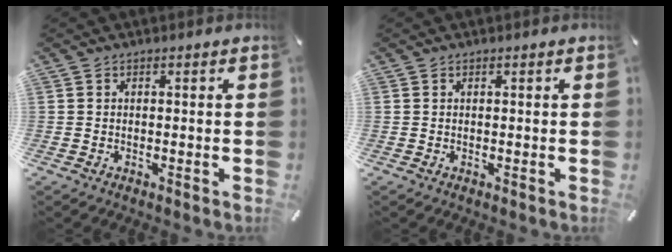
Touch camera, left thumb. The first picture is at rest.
{"total": 0.0}